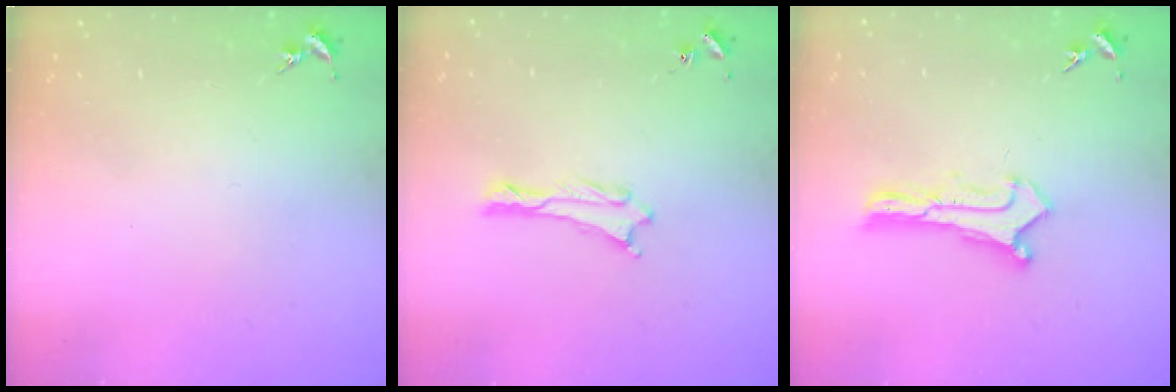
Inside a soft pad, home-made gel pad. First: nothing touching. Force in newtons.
{"total": 0.0}
{"total": 0.8, "press": 0.8, "slide": 0.0}